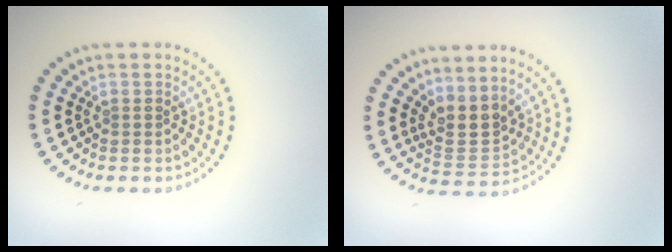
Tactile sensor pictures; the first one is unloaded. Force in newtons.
{"total": 3.0, "press": 2.5, "slide": 1.7}